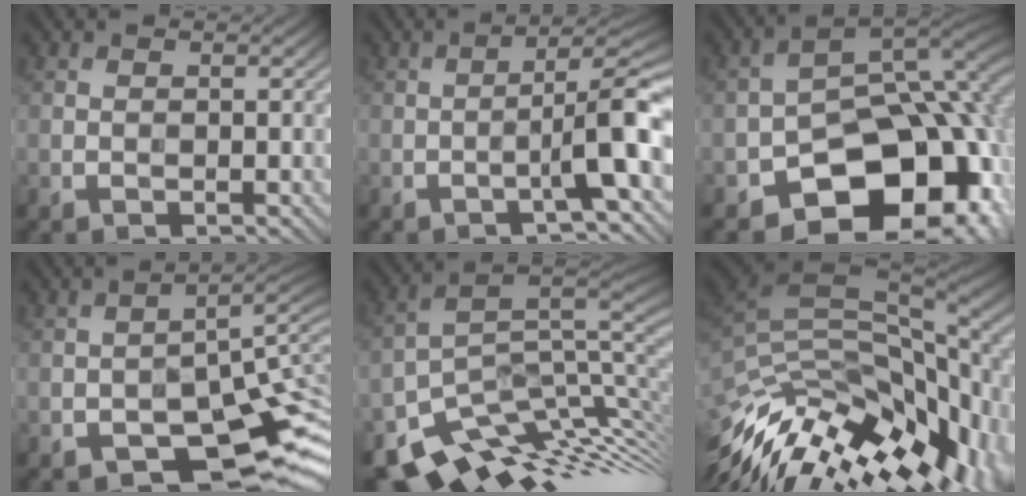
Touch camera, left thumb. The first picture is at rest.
{"total": 7.5, "force": [-2.3, 1.1, 7.0], "torque": [-0.101, 0.027, -0.039]}
{"total": 16.3, "force": [-6.6, 10.1, 10.9], "torque": [-0.123, -0.022, -0.093]}
{"total": 10.3, "force": [-4.8, 4.4, 8.0], "torque": [-0.120, -0.016, -0.075]}
{"total": 12.6, "force": [-4.4, 6.7, 9.7], "torque": [-0.184, -0.023, -0.061]}
{"total": 16.6, "force": [-9.2, 7.3, 11.7], "torque": [-0.230, 0.000, -0.139]}